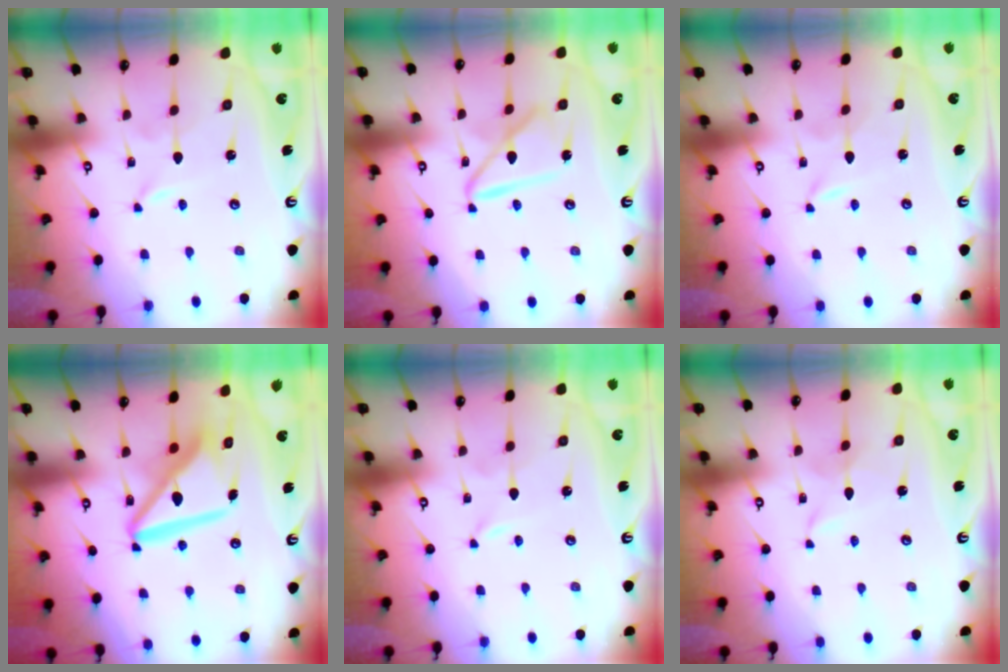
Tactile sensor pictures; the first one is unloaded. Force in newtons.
{"total": 12.3, "press": 12.3, "slide": 1.1}
{"total": 0.0}
{"total": 13.3, "press": 13.2, "slide": 1.5}
{"total": 0.0}
{"total": 1.3, "press": 1.3, "slide": 0.1}